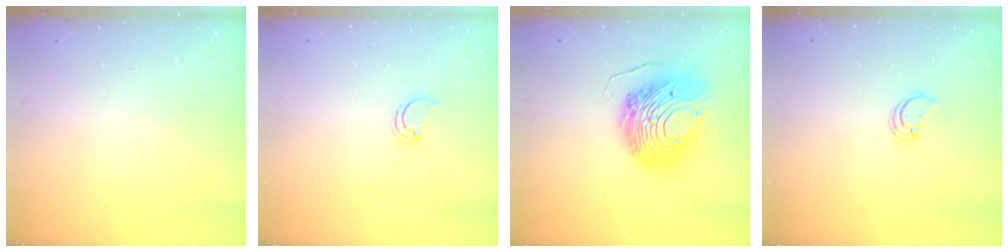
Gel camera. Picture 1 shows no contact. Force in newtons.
{"total": 2.4, "press": 2.3, "slide": 0.5}
{"total": 16.1, "press": 16.0, "slide": 1.8}
{"total": 2.6, "press": 2.6, "slide": 0.2}